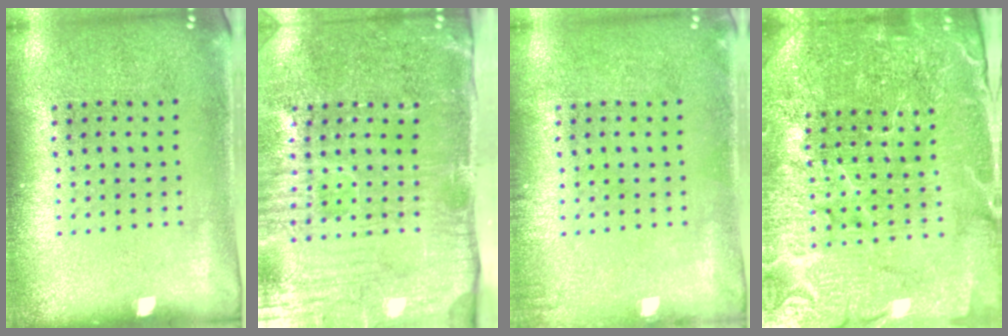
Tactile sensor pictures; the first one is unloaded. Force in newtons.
{"total": 5.1, "press": 4.3, "slide": 2.8}
{"total": 0.7, "press": 0.7, "slide": 0.1}
{"total": 5.4, "press": 4.9, "slide": 2.1}